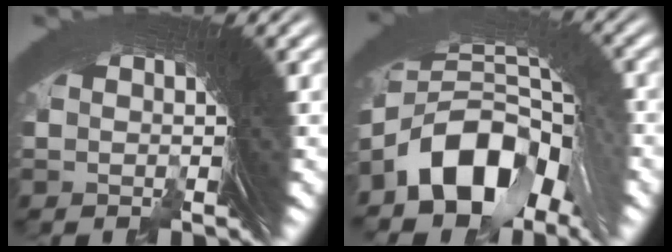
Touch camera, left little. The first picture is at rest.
{"total": 9.7, "force": [0.9, 5.0, 8.2], "torque": [-0.157, -0.001, 0.017]}